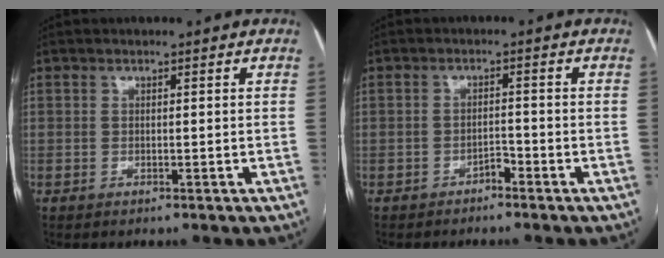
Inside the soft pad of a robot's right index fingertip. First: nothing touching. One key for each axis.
{"total": 1.7, "fx": -1.4, "fy": 0.6, "fz": 0.7, "tx": -0.008, "ty": 0.003, "tz": -0.024}